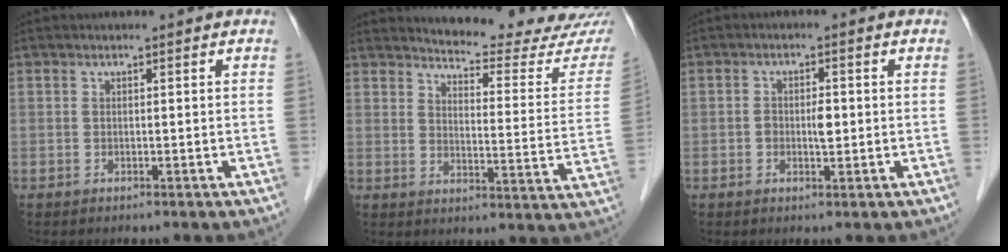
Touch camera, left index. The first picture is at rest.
{"total": 17.7, "force": [17.2, 0.7, 4.2], "torque": [-0.053, -0.105, 0.191]}
{"total": 2.6, "force": [-0.2, 1.2, 2.3], "torque": [-0.039, 0.003, -0.003]}